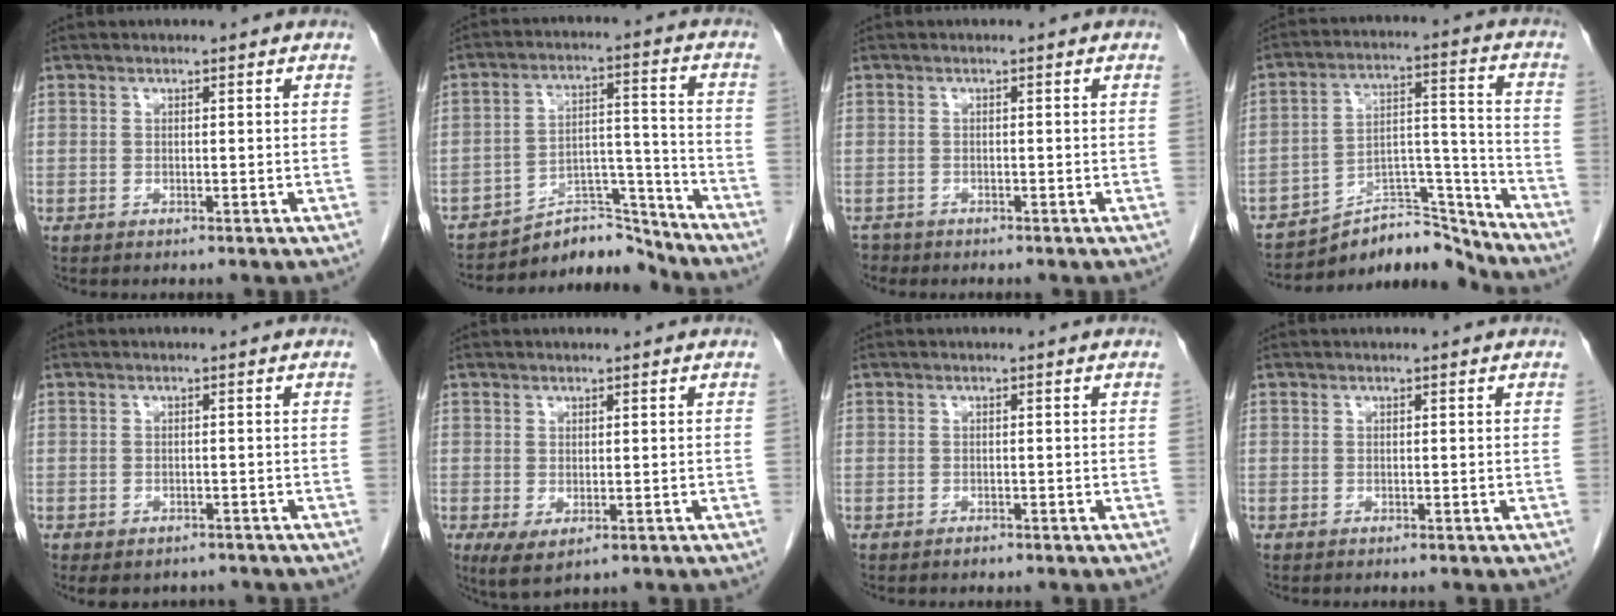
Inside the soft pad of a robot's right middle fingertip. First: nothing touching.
{"total": 9.3, "force": [-9.1, 1.7, 0.2], "torque": [0.009, 0.051, -0.152]}
{"total": 1.2, "force": [-1.0, 0.5, -0.2], "torque": [0.000, -0.001, -0.017]}
{"total": 12.1, "force": [-11.8, 2.5, 1.1], "torque": [-0.002, 0.059, -0.194]}
{"total": 5.0, "force": [-4.1, 2.5, 1.4], "torque": [-0.012, 0.004, -0.051]}
{"total": 3.3, "force": [-1.0, 1.3, 2.9], "torque": [-0.050, -0.011, -0.005]}
{"total": 0.5, "force": [-0.5, 0.2, 0.1], "torque": [-0.004, 0.000, -0.008]}
{"total": 0.0}